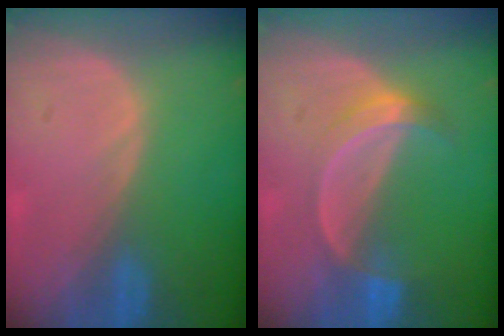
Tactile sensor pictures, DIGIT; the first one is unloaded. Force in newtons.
{"total": 5.2, "press": 4.7, "slide": 2.2}